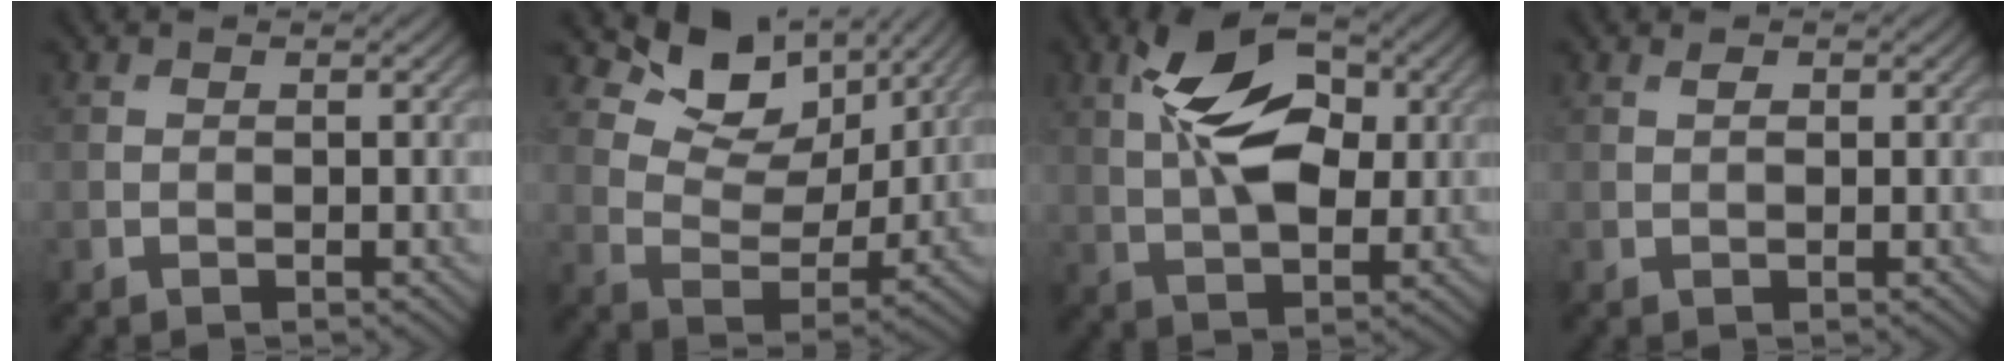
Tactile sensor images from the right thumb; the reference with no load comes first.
{"total": 9.9, "force": [6.0, 5.5, 5.6], "torque": [-0.109, -0.012, 0.107]}
{"total": 9.8, "force": [2.0, 5.1, 8.2], "torque": [-0.157, 0.012, 0.024]}
{"total": 0.8, "force": [0.3, 0.4, 0.7], "torque": [-0.016, -0.002, 0.005]}